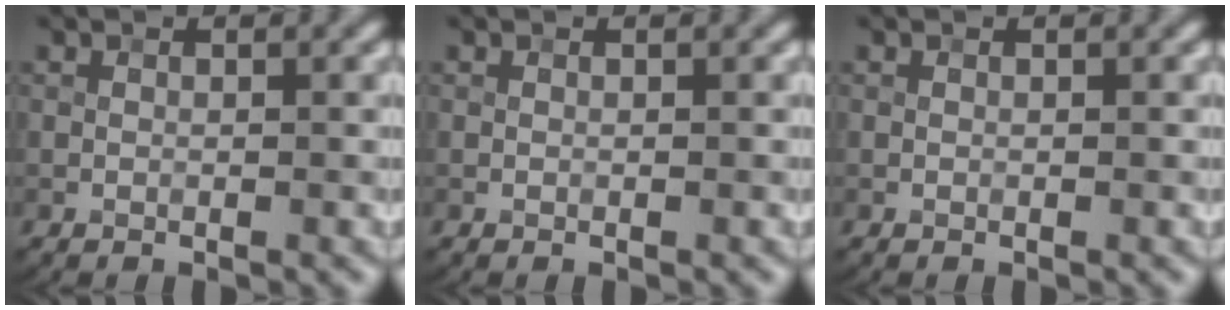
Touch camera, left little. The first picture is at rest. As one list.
[{"total": 0.0}, {"total": 0.0}]